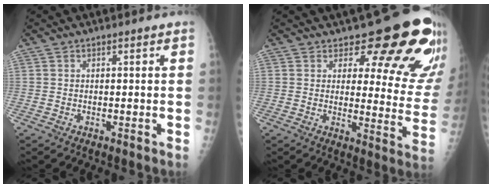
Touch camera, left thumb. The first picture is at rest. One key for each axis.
{"total": 18.1, "fx": 13.3, "fy": 7.0, "fz": 10.0, "tx": -0.070, "ty": -0.094, "tz": 0.141}